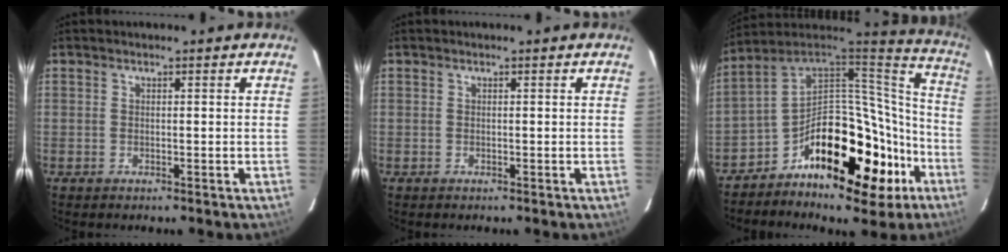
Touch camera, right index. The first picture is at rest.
{"total": 0.0}
{"total": 25.2, "force": [-12.8, 13.5, 17.1], "torque": [-0.271, 0.052, -0.188]}